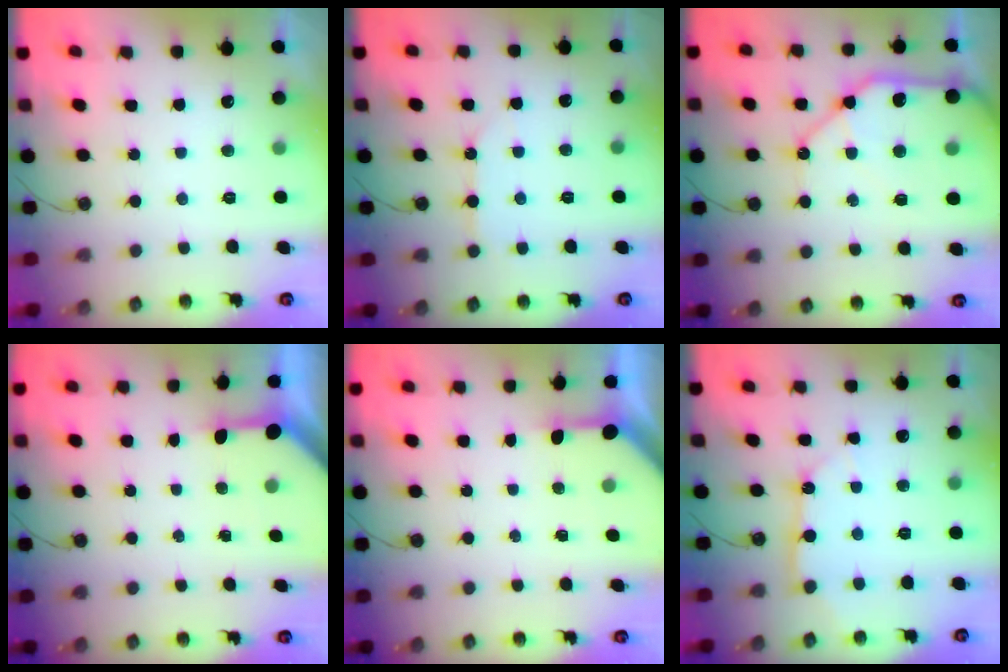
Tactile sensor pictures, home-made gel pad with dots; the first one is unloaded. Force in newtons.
{"total": 6.3, "press": 6.2, "slide": 0.6}
{"total": 15.8, "press": 15.7, "slide": 2.0}
{"total": 3.4, "press": 3.4, "slide": 0.4}
{"total": 3.4, "press": 3.4, "slide": 0.4}
{"total": 7.5, "press": 7.5, "slide": 0.9}